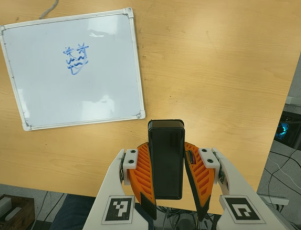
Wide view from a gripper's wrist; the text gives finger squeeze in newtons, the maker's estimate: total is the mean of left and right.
{"total": 9.4, "left": 7.3, "right": 11.6}